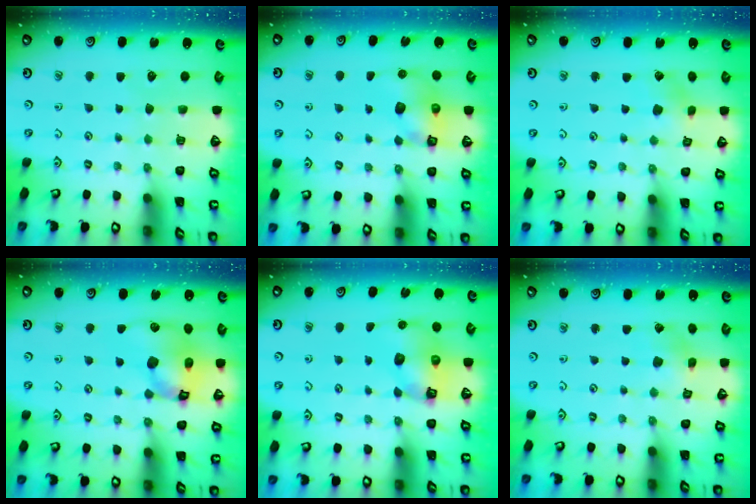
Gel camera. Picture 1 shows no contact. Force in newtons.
{"total": 8.7, "press": 8.7, "slide": 0.2}
{"total": 2.9, "press": 2.9, "slide": 0.3}
{"total": 14.1, "press": 14.0, "slide": 1.8}
{"total": 7.0, "press": 6.9, "slide": 0.4}
{"total": 2.3, "press": 2.3, "slide": 0.2}